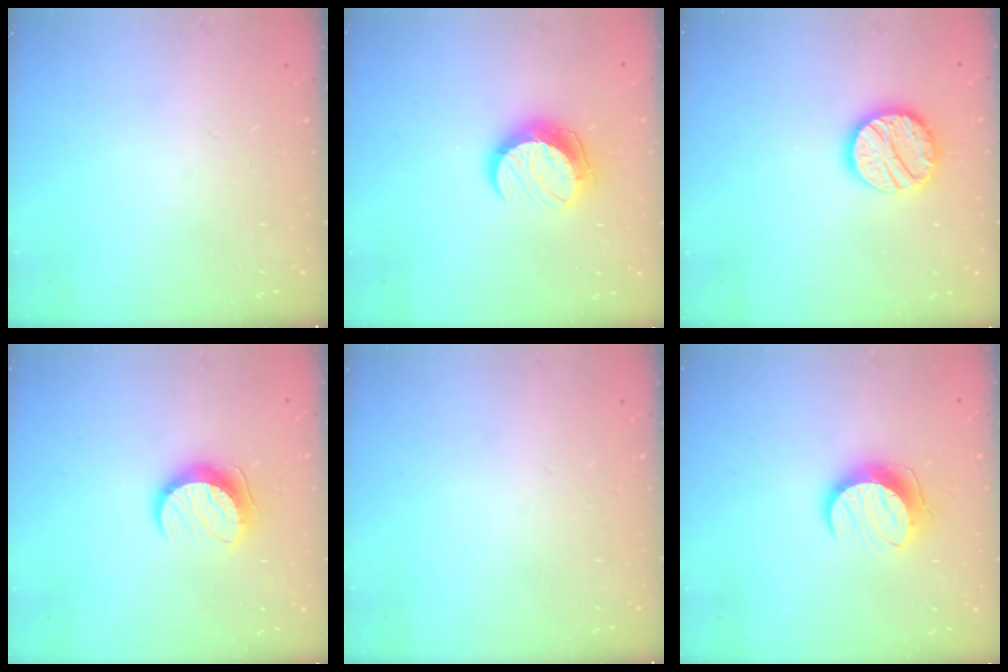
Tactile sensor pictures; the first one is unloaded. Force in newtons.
{"total": 10.4, "press": 10.4, "slide": 0.8}
{"total": 15.2, "press": 15.2, "slide": 1.2}
{"total": 9.8, "press": 9.8, "slide": 0.7}
{"total": 0.0}
{"total": 10.4, "press": 10.4, "slide": 0.2}